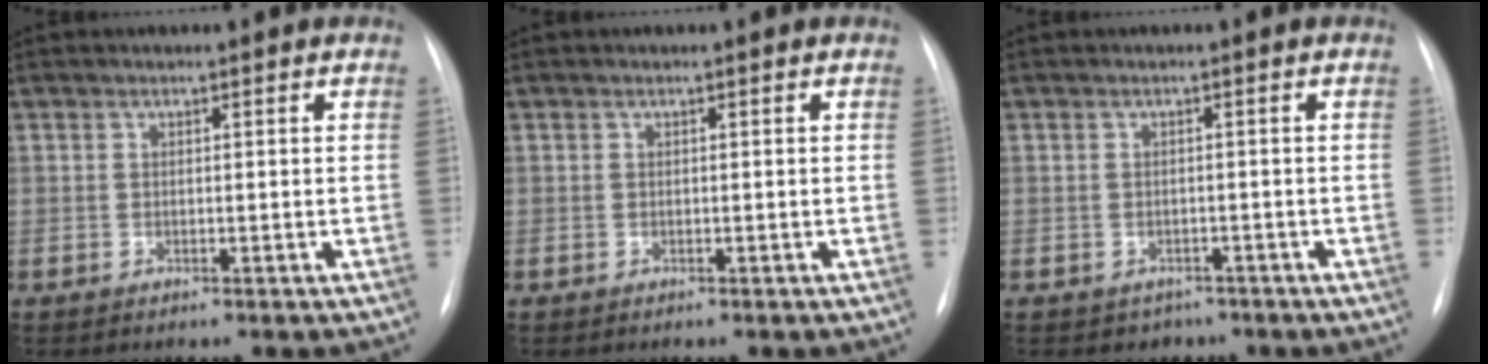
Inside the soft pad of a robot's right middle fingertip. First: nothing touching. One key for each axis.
{"total": 0.0}
{"total": 2.3, "fx": -1.5, "fy": 1.7, "fz": -0.1, "tx": -0.004, "ty": 0.007, "tz": -0.018}